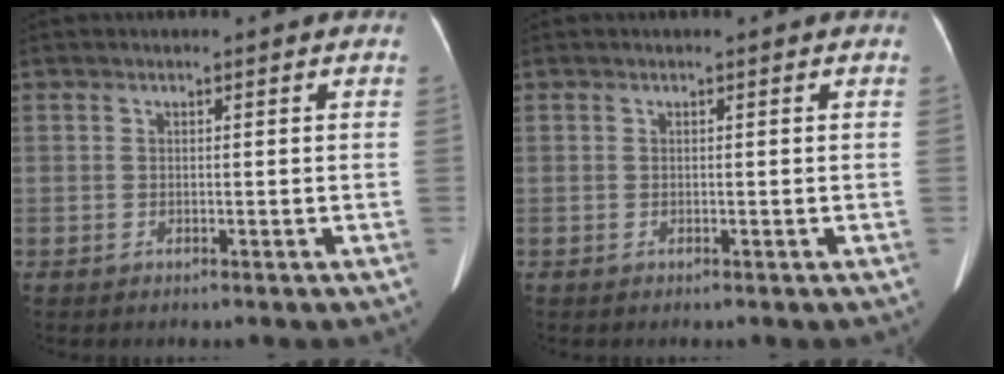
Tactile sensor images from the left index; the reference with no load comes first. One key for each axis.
{"total": 0.0}